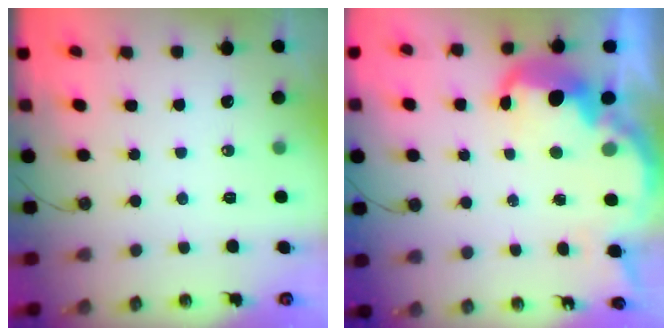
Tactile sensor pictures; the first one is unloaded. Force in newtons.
{"total": 7.4, "press": 7.3, "slide": 0.7}